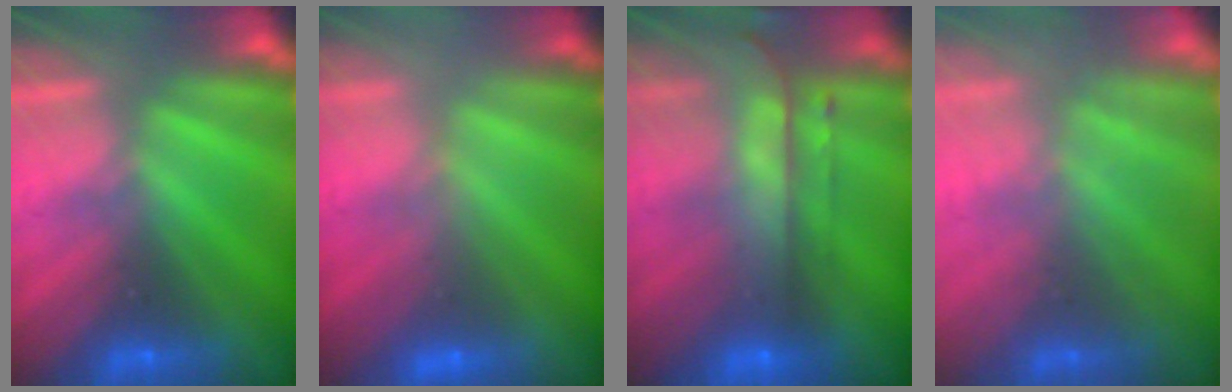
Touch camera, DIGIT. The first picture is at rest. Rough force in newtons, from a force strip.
{"total": 2.9}
{"total": 8.4}
{"total": 2.1}